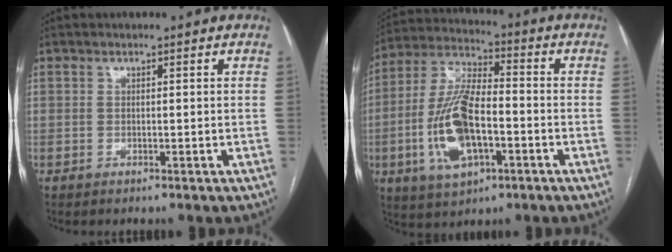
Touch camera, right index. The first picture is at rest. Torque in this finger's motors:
{"motor_torque": [2.14, 0.00, 1.06, 0.21]}